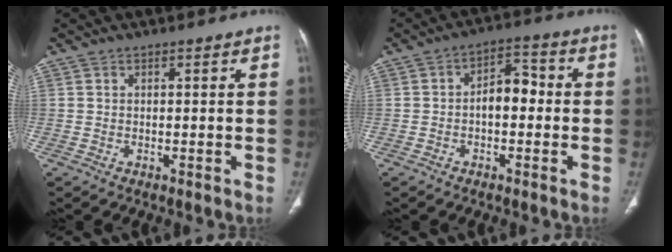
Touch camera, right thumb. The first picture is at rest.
{"total": 6.5, "force": [-0.7, 3.9, 5.1], "torque": [-0.059, 0.030, -0.022]}